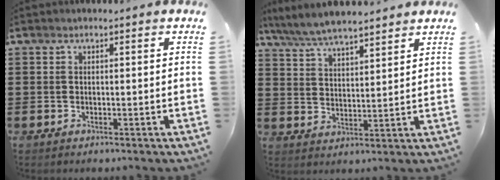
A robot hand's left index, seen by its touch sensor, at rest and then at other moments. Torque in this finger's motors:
{"motor_torque": [1.03, -1.11, 0.38, 0.21]}